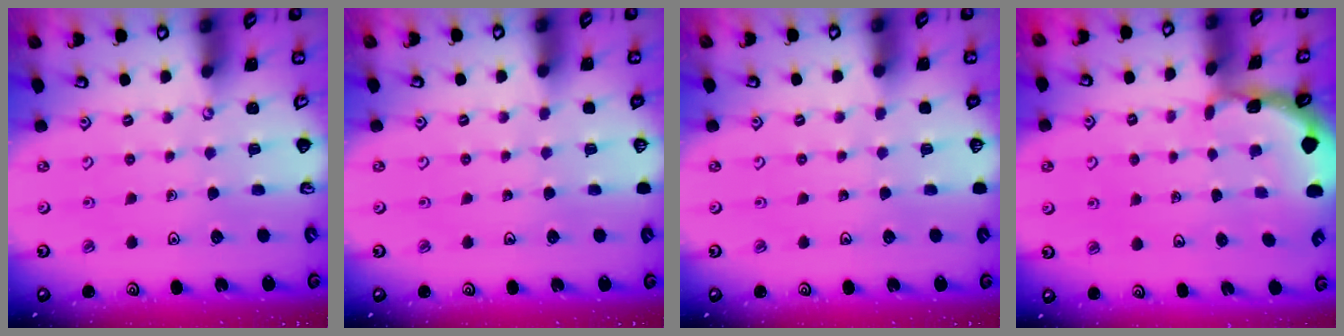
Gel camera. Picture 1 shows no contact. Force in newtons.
{"total": 0.0}
{"total": 0.0}
{"total": 1.5, "press": 1.5, "slide": 0.1}